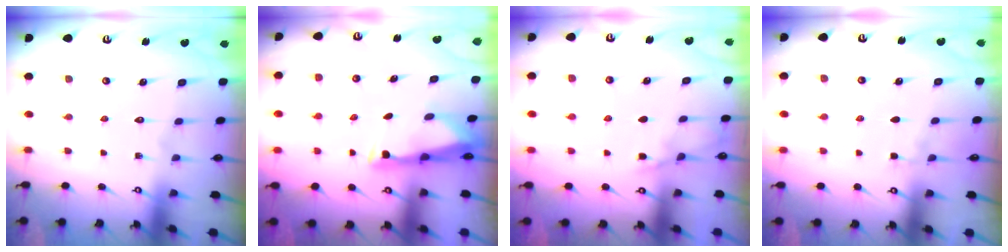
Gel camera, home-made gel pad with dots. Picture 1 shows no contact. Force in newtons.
{"total": 2.9, "press": 2.8, "slide": 0.8}
{"total": 3.6, "press": 3.6, "slide": 0.6}
{"total": 3.1, "press": 3.1, "slide": 0.4}